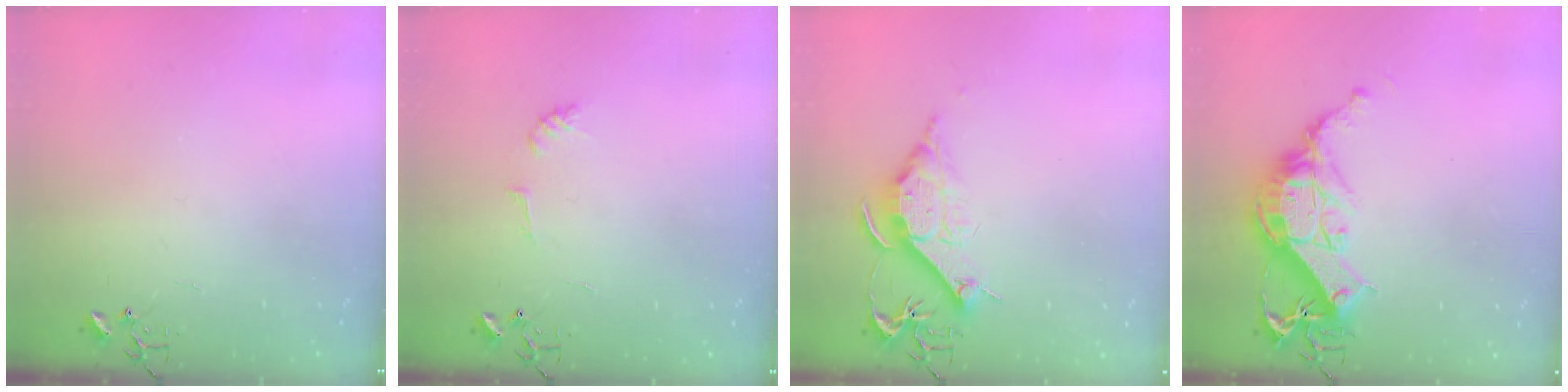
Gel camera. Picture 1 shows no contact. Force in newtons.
{"total": 5.3, "press": 5.3, "slide": 0.6}
{"total": 11.5, "press": 11.5, "slide": 0.1}
{"total": 15.3, "press": 15.2, "slide": 1.3}